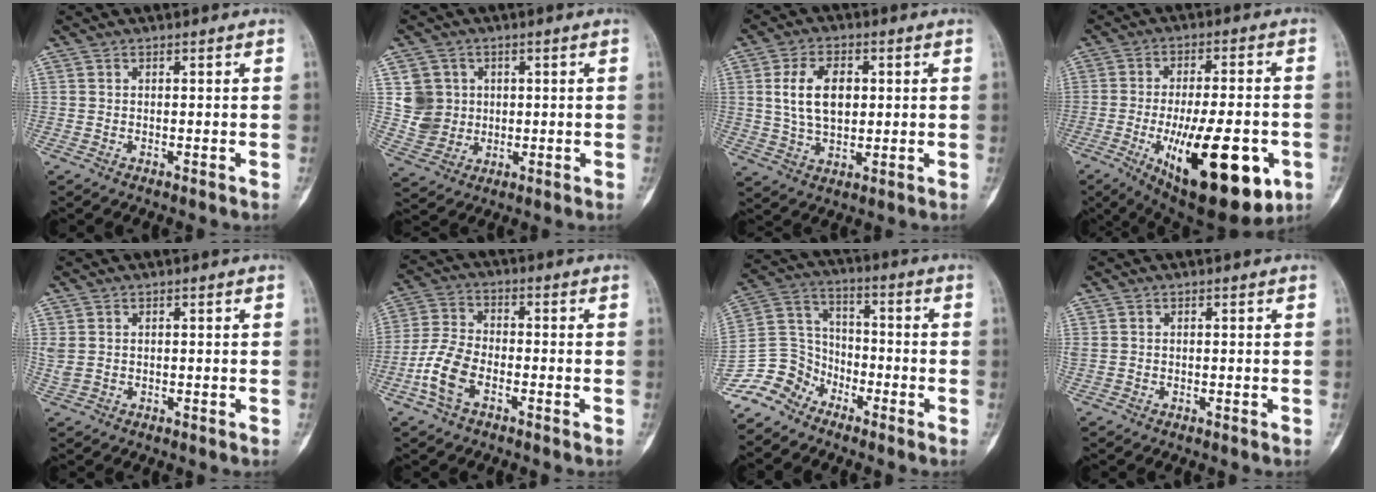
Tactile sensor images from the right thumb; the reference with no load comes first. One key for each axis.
{"total": 7.6, "fx": 1.3, "fy": 7.2, "fz": 2.0, "tx": -0.011, "ty": -0.002, "tz": 0.032}
{"total": 9.7, "fx": 1.7, "fy": 6.0, "fz": 7.5, "tx": -0.125, "ty": -0.002, "tz": 0.037}
{"total": 22.6, "fx": -7.5, "fy": 8.5, "fz": 19.6, "tx": -0.280, "ty": -0.001, "tz": -0.095}
{"total": 2.3, "fx": 0.6, "fy": 1.6, "fz": 1.5, "tx": -0.050, "ty": 0.004, "tz": 0.019}
{"total": 8.7, "fx": -3.6, "fy": 5.0, "fz": 6.2, "tx": -0.133, "ty": 0.022, "tz": -0.076}
{"total": 9.9, "fx": -7.6, "fy": 6.1, "fz": 1.5, "tx": -0.014, "ty": 0.065, "tz": -0.161}
{"total": 1.0, "fx": 0.3, "fy": 0.8, "fz": 0.6, "tx": -0.027, "ty": 0.006, "tz": 0.010}